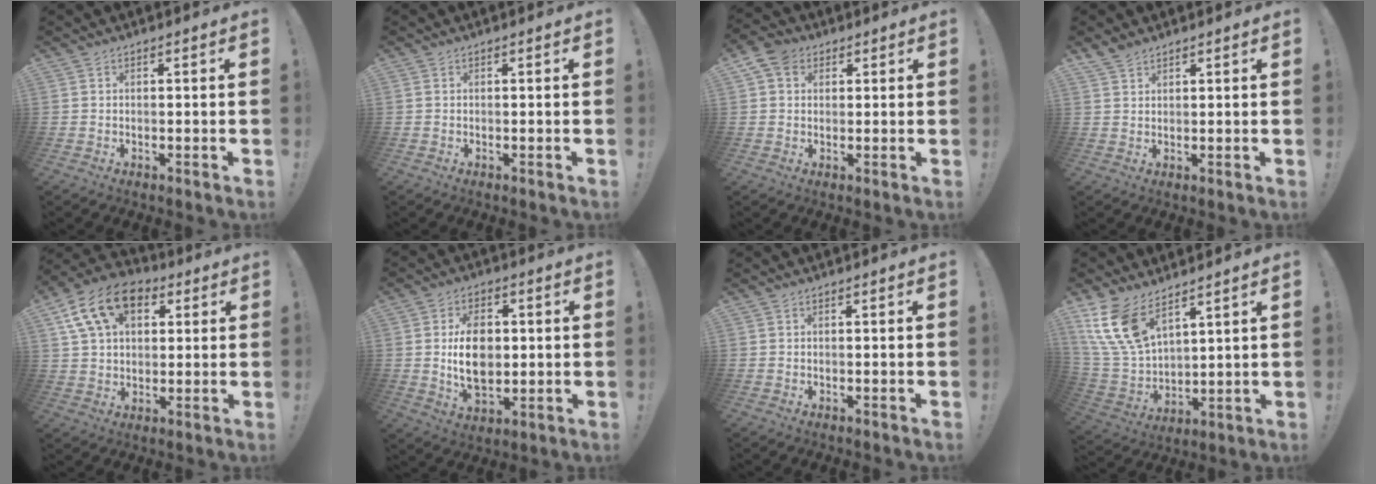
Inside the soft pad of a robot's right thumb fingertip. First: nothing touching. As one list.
[{"total": 0.0}, {"total": 6.0, "force": [2.5, 4.7, 2.9], "torque": [-0.046, -0.001, 0.049]}, {"total": 3.0, "force": [2.7, 1.1, 0.8], "torque": [-0.011, -0.017, 0.050]}, {"total": 16.3, "force": [6.9, 11.1, 9.9], "torque": [-0.161, -0.016, 0.131]}, {"total": 12.8, "force": [0.9, 8.6, 9.4], "torque": [-0.152, -0.002, 0.012]}, {"total": 0.0}, {"total": 14.7, "force": [9.9, 7.1, 8.3], "torque": [-0.186, -0.062, 0.188]}]